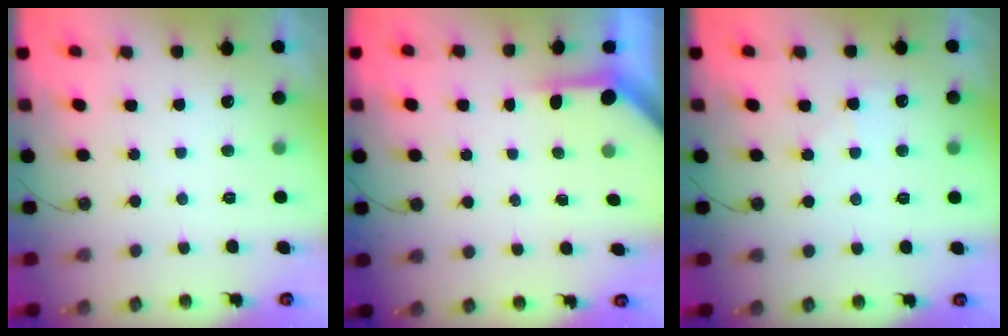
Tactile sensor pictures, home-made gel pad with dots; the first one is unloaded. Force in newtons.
{"total": 3.5, "press": 3.5, "slide": 0.3}
{"total": 4.8, "press": 4.7, "slide": 0.7}